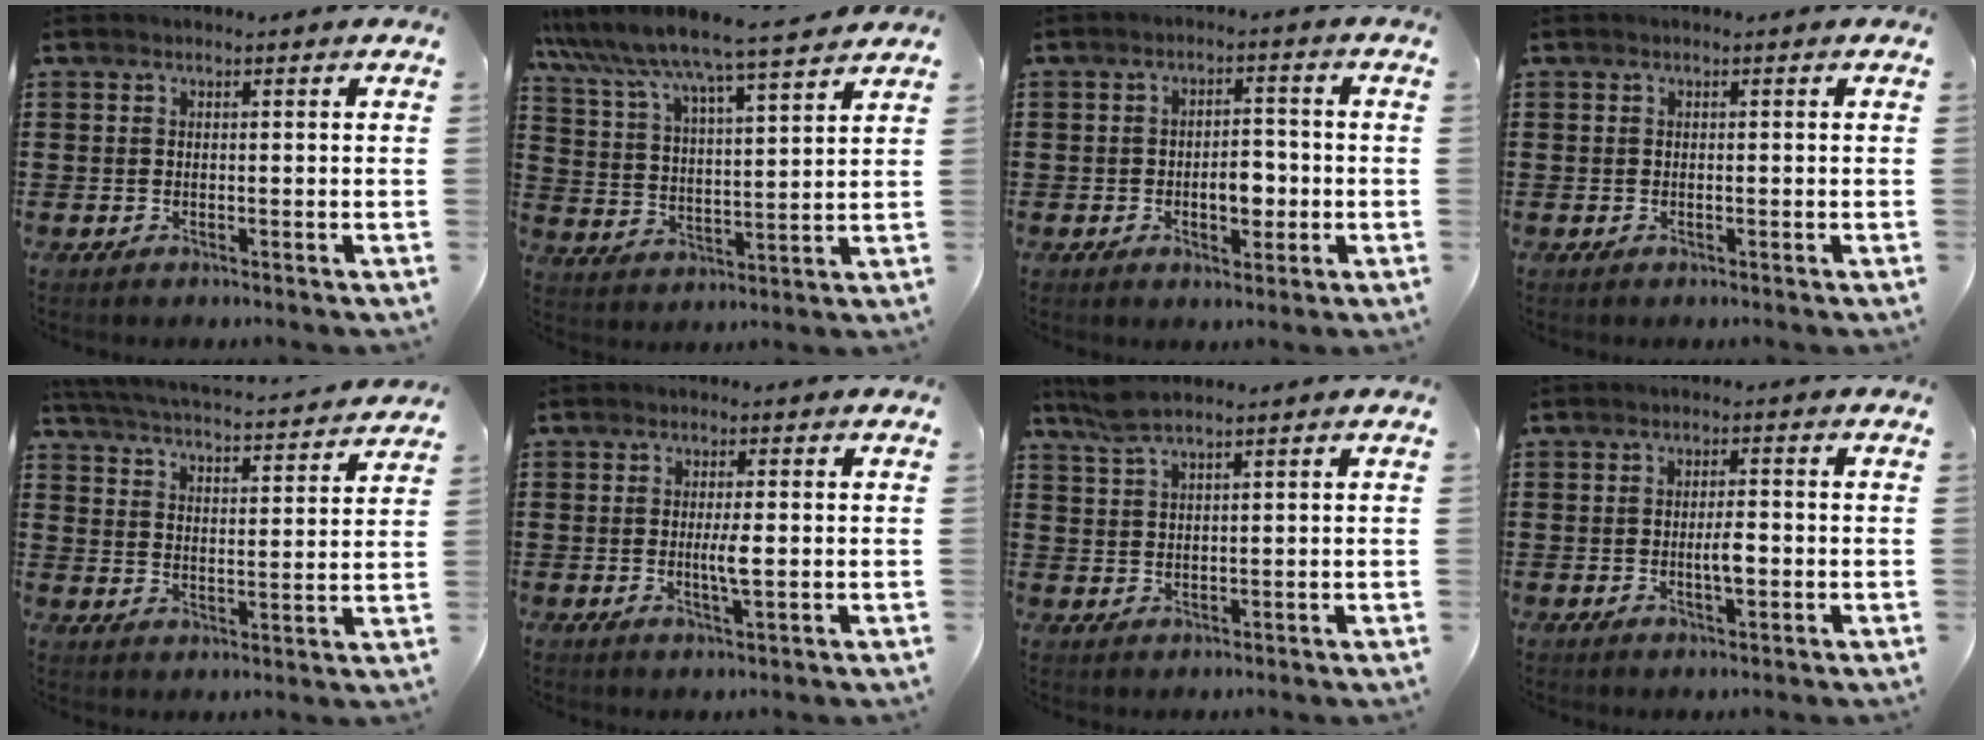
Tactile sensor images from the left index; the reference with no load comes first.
{"total": 6.6, "force": [6.2, -0.4, 2.2], "torque": [-0.068, -0.042, 0.101]}
{"total": 4.7, "force": [-1.0, 2.6, 3.8], "torque": [-0.056, 0.001, -0.024]}
{"total": 0.0}
{"total": 3.8, "force": [3.6, -0.4, 1.0], "torque": [-0.039, -0.035, 0.054]}
{"total": 3.0, "force": [-0.1, 0.2, 3.0], "torque": [-0.055, -0.005, -0.003]}
{"total": 4.1, "force": [3.2, 0.6, 2.6], "torque": [-0.058, 0.000, 0.059]}
{"total": 3.1, "force": [-0.5, 0.9, 3.0], "torque": [-0.053, 0.003, -0.009]}